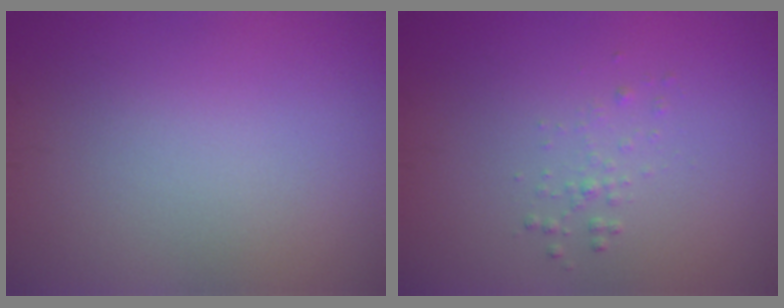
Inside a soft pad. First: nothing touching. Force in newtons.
{"total": 0.9, "press": 0.9, "slide": 0.0}